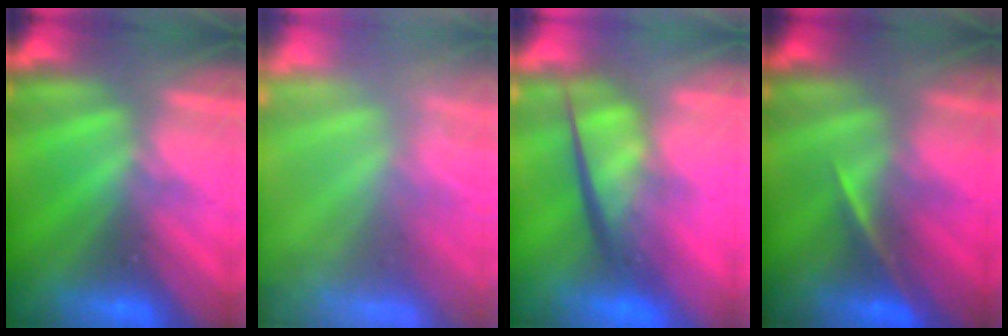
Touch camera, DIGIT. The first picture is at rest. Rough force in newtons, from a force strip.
{"total": 5.9}
{"total": 5.6}
{"total": 2.1}